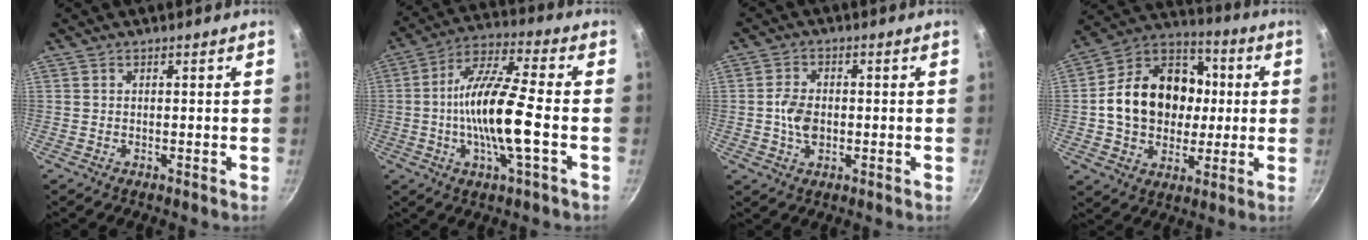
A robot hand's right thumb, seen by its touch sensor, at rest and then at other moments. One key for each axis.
{"total": 15.2, "fx": -2.4, "fy": 3.3, "fz": 14.7, "tx": -0.272, "ty": 0.028, "tz": -0.056}
{"total": 5.4, "fx": -0.6, "fy": 3.7, "fz": 3.9, "tx": -0.064, "ty": 0.005, "tz": -0.013}
{"total": 20.6, "fx": 0.6, "fy": 16.2, "fz": 12.6, "tx": -0.180, "ty": 0.032, "tz": 0.002}